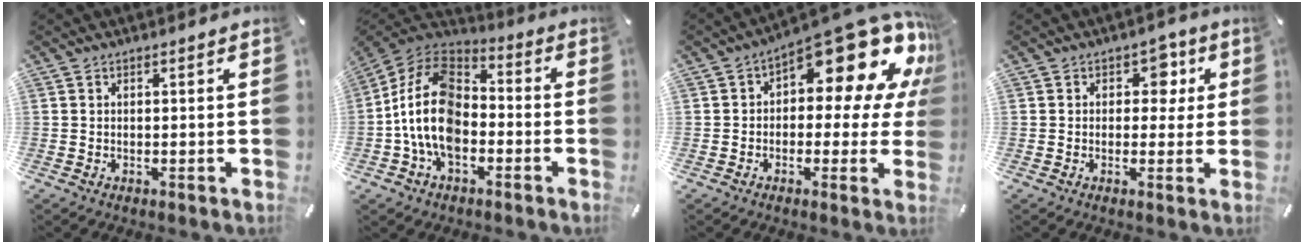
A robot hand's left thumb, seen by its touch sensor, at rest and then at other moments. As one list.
[{"total": 15.9, "force": [-4.2, 10.6, 11.0], "torque": [-0.246, 0.021, -0.084]}, {"total": 18.8, "force": [10.4, 8.2, 13.3], "torque": [-0.175, -0.084, 0.171]}, {"total": 5.7, "force": [1.4, 4.6, 3.0], "torque": [-0.022, -0.004, 0.014]}]